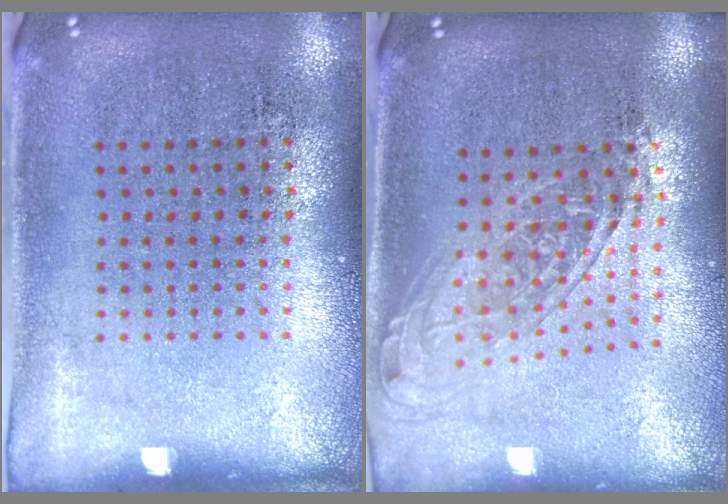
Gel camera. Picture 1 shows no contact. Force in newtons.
{"total": 1.5, "press": 1.2, "slide": 0.9}